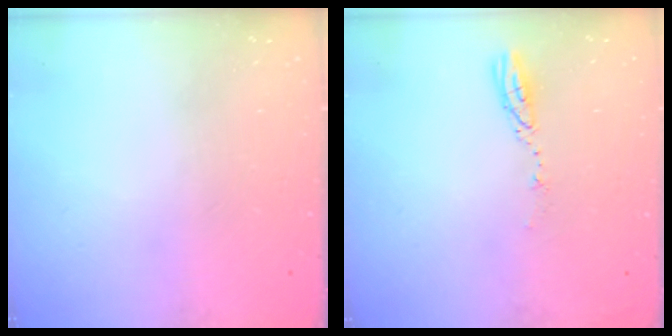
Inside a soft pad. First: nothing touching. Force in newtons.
{"total": 3.6, "press": 3.6, "slide": 0.3}